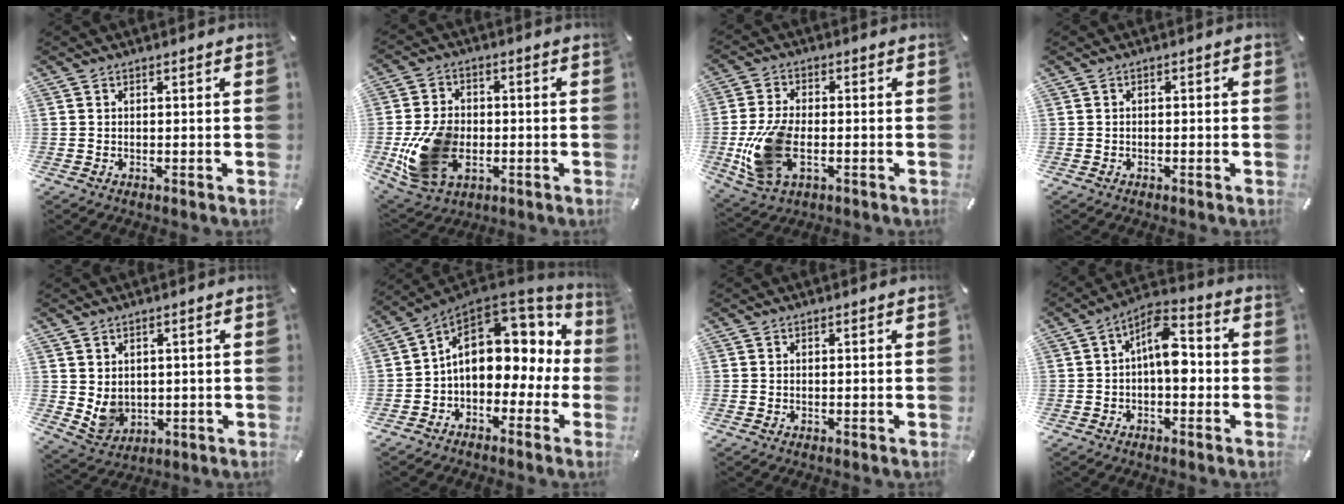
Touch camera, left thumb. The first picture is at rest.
{"total": 15.2, "force": [-3.3, 11.2, 9.8], "torque": [-0.209, 0.010, -0.054]}
{"total": 13.6, "force": [-3.1, 7.8, 10.7], "torque": [-0.230, -0.005, -0.050]}
{"total": 1.3, "force": [-0.9, 0.5, 0.8], "torque": [-0.014, 0.004, -0.018]}
{"total": 5.7, "force": [2.0, 5.1, 1.6], "torque": [-0.039, -0.016, 0.038]}
{"total": 14.6, "force": [3.1, 10.2, 9.9], "torque": [-0.165, -0.015, 0.054]}
{"total": 0.0}
{"total": 9.1, "force": [-0.5, 5.0, 7.7], "torque": [-0.128, 0.007, -0.010]}